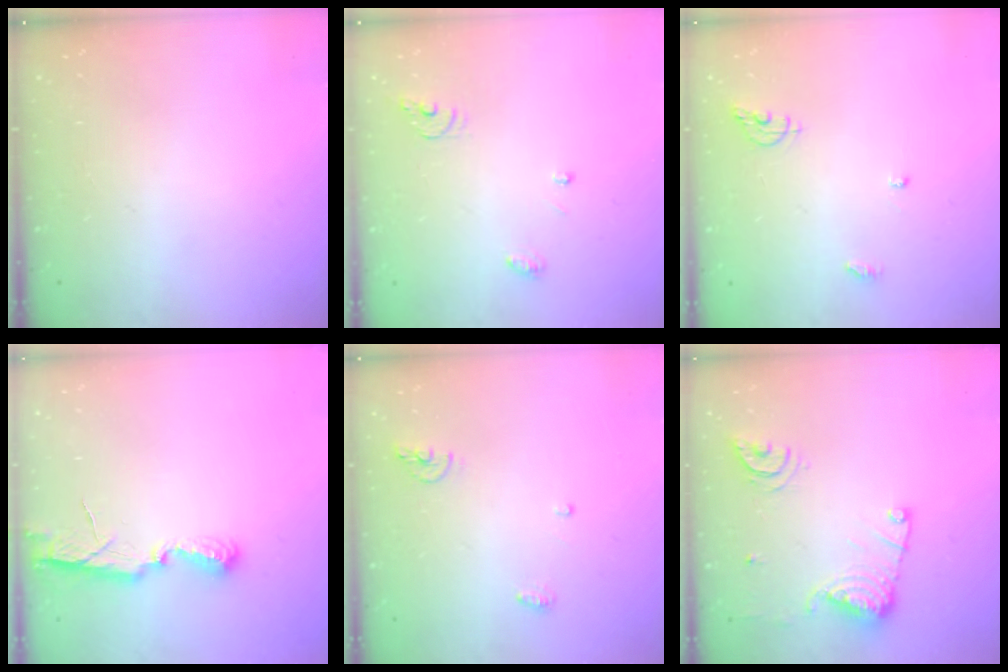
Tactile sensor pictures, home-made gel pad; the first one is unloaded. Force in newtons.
{"total": 4.0, "press": 4.0, "slide": 0.4}
{"total": 6.5, "press": 6.5, "slide": 0.5}
{"total": 6.5, "press": 6.5, "slide": 0.5}
{"total": 5.2, "press": 5.0, "slide": 1.2}
{"total": 12.2, "press": 12.2, "slide": 1.2}